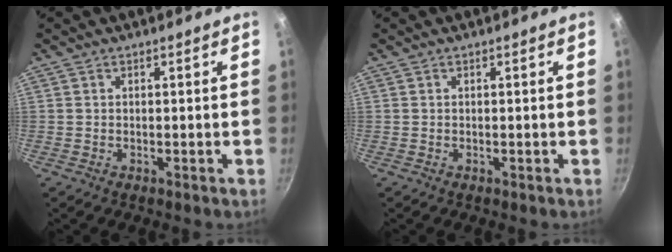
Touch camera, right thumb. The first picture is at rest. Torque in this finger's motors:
{"motor_torque": [0.00, 0.00, 0.17, -0.09, 0.00]}